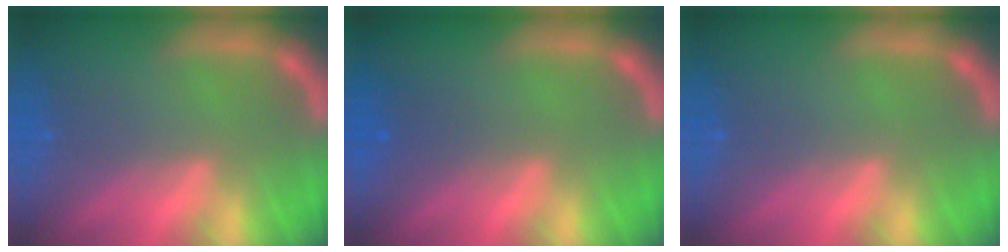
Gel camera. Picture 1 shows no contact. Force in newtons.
{"total": 1.4}
{"total": 0.0}